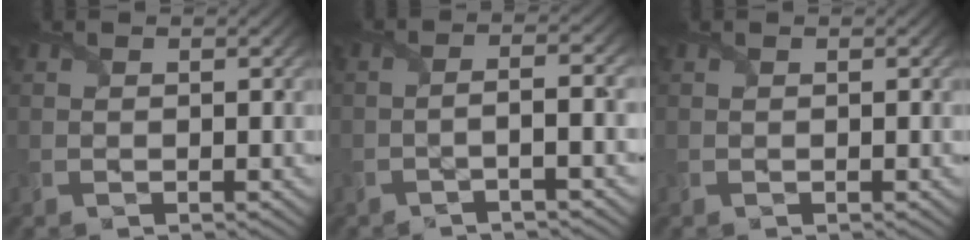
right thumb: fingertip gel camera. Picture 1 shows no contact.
{"total": 3.3, "force": [-1.7, -0.1, 2.8], "torque": [-0.040, 0.009, -0.042]}
{"total": 0.0}